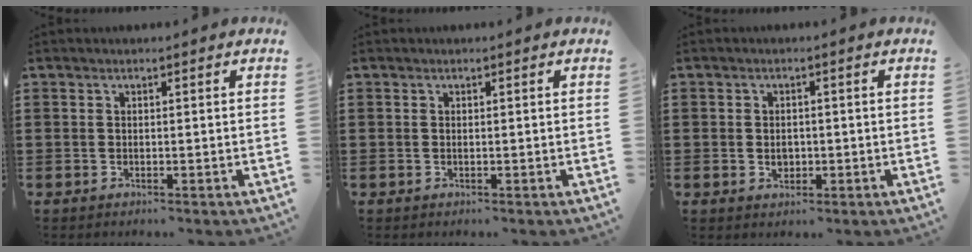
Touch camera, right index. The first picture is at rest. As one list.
[{"total": 0.0}, {"total": 1.8, "force": [-0.2, 1.3, 1.1], "torque": [-0.024, 0.003, -0.005]}]